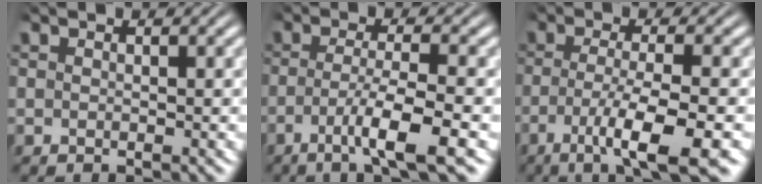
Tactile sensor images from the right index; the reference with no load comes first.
{"total": 5.6, "force": [-2.6, 0.8, 4.8], "torque": [-0.087, -0.019, -0.035]}
{"total": 8.0, "force": [-5.1, 1.6, 5.9], "torque": [-0.105, -0.032, -0.065]}